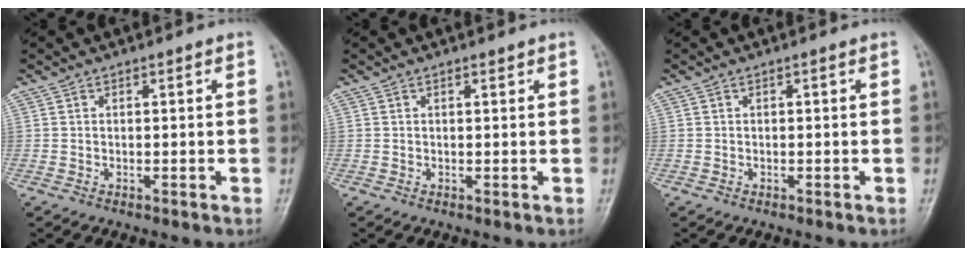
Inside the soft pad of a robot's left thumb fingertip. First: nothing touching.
{"total": 0.6, "force": [0.5, 0.2, 0.3], "torque": [-0.006, -0.004, 0.007]}
{"total": 0.0}